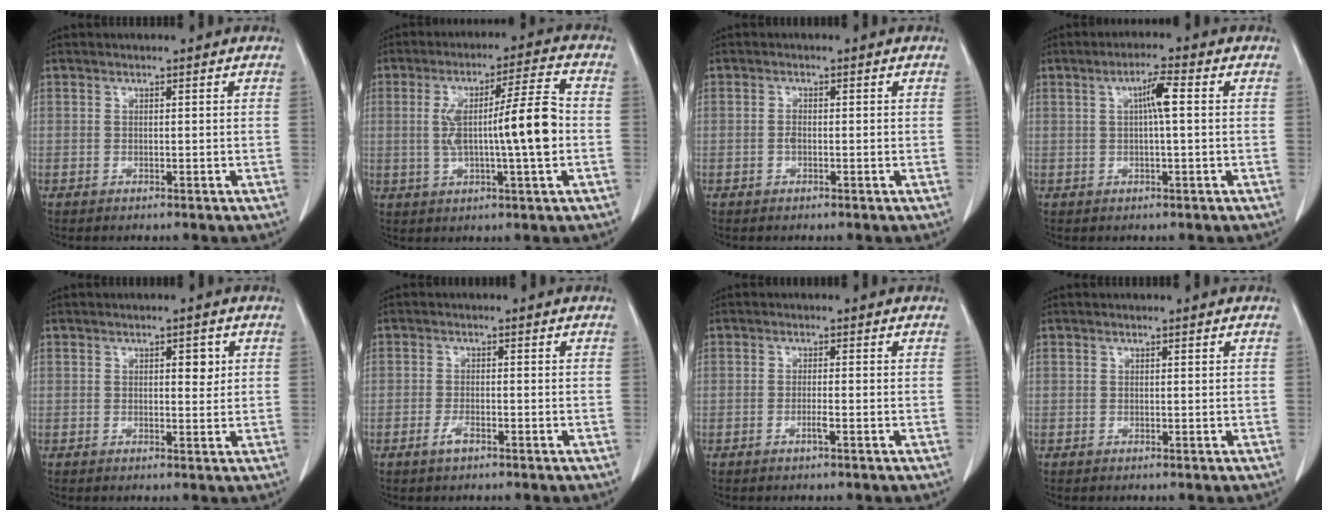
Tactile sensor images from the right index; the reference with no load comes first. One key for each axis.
{"total": 11.8, "fx": -0.5, "fy": 0.5, "fz": 11.8, "tx": -0.200, "ty": 0.016, "tz": -0.010}
{"total": 1.3, "fx": -0.3, "fy": 0.6, "fz": 1.1, "tx": -0.022, "ty": 0.002, "tz": -0.004}
{"total": 4.0, "fx": 0.7, "fy": 0.4, "fz": 3.9, "tx": -0.068, "ty": 0.010, "tz": 0.010}
{"total": 2.3, "fx": 0.8, "fy": 1.0, "fz": 2.0, "tx": -0.023, "ty": -0.001, "tz": 0.010}
{"total": 2.0, "fx": -1.2, "fy": 0.5, "fz": 1.5, "tx": -0.032, "ty": -0.001, "tz": -0.023}
{"total": 1.5, "fx": -0.7, "fy": -0.1, "fz": 1.3, "tx": -0.026, "ty": -0.001, "tz": -0.014}
{"total": 0.0}